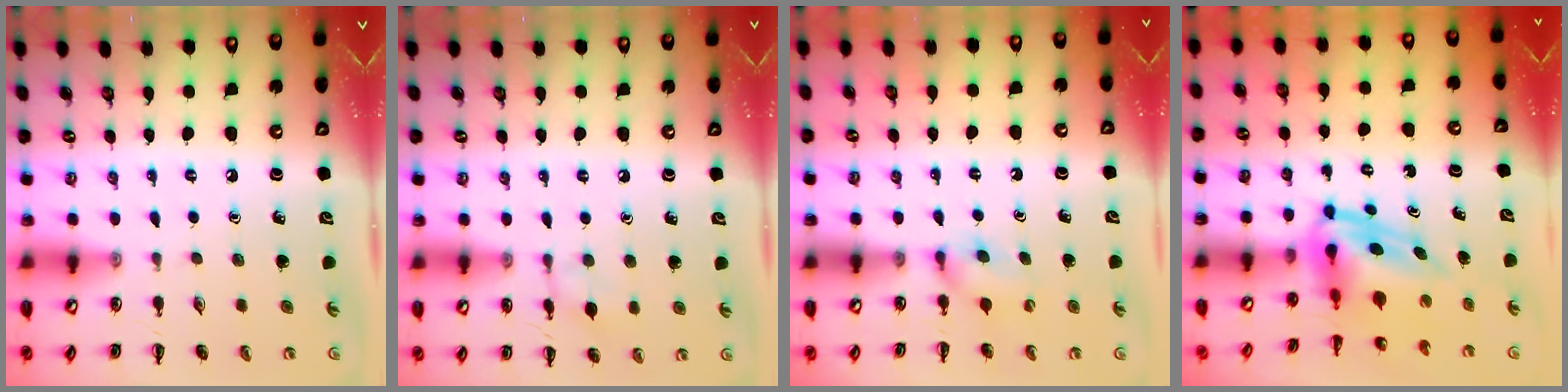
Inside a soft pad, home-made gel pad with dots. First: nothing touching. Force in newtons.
{"total": 7.1, "press": 6.9, "slide": 1.9}
{"total": 6.3, "press": 6.1, "slide": 1.5}
{"total": 5.0, "press": 4.9, "slide": 0.9}